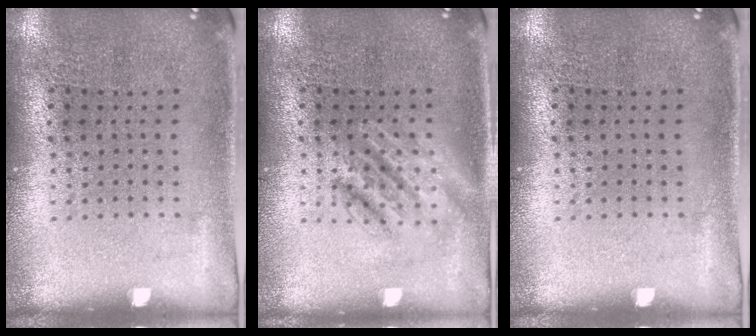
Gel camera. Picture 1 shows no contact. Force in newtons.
{"total": 2.7, "press": 2.6, "slide": 0.4}
{"total": 0.0}